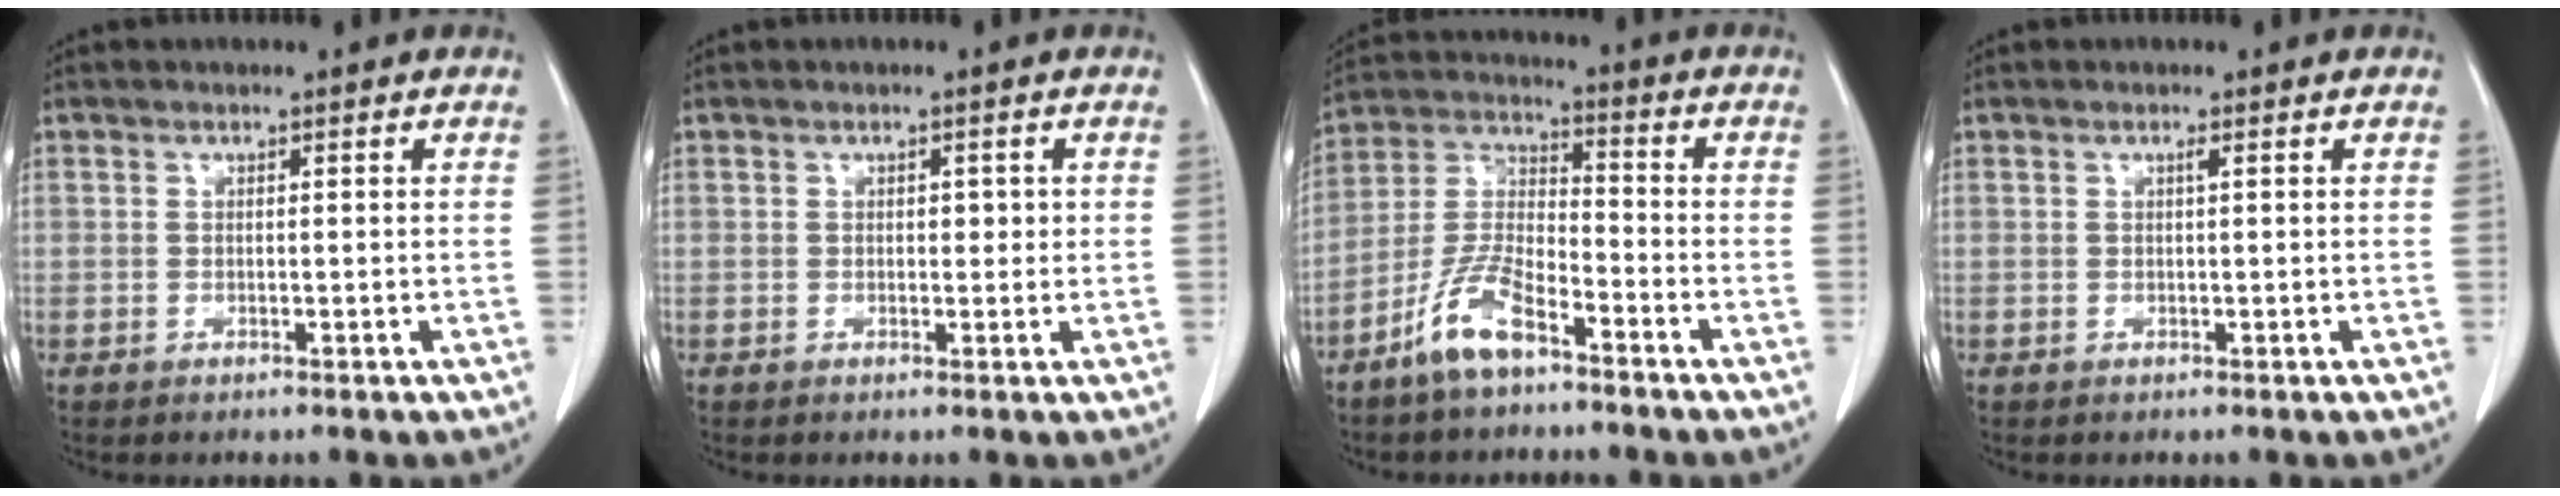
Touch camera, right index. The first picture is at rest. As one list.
[{"total": 2.3, "force": [0.3, 1.2, 1.9], "torque": [-0.021, 0.005, 0.003]}, {"total": 9.1, "force": [-6.1, 2.5, 6.3], "torque": [-0.140, -0.002, -0.126]}, {"total": 0.5, "force": [0.2, 0.0, 0.5], "torque": [-0.007, 0.001, 0.004]}]